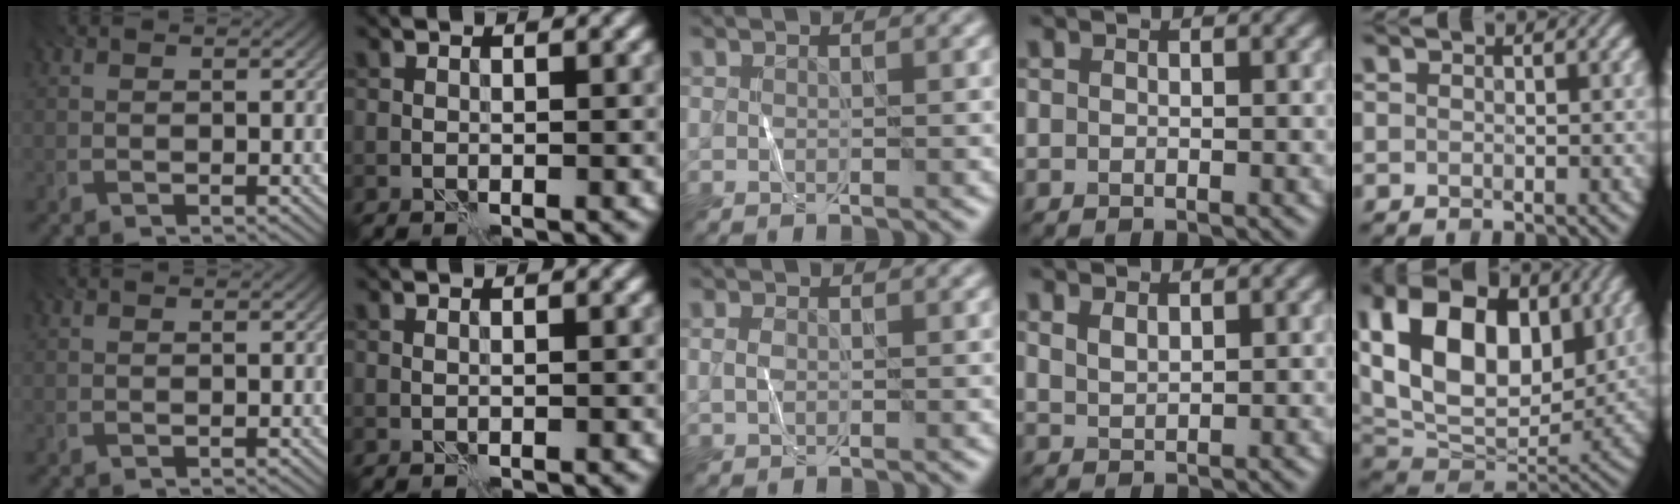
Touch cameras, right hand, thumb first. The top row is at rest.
{"middle": {"total": 0.8, "force": [0.2, 0.6, 0.6], "torque": [-0.016, 0.001, 0.002]}, "ring": {"total": 1.3, "force": [0.9, 0.6, 0.8], "torque": [-0.020, 0.000, 0.023]}, "little": {"total": 14.8, "force": [3.8, 9.7, 10.4], "torque": [-0.198, 0.020, 0.070]}}